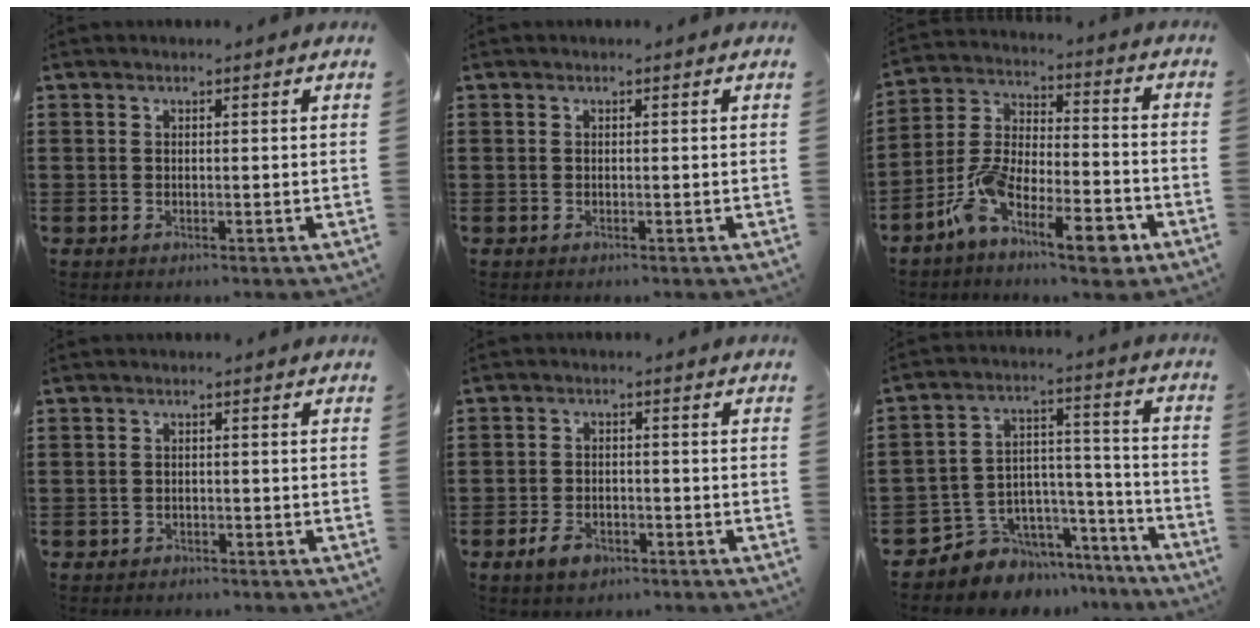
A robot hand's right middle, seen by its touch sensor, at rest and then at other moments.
{"total": 0.0}
{"total": 12.0, "force": [-8.0, 4.2, 7.9], "torque": [-0.157, 0.021, -0.153]}
{"total": 1.3, "force": [-1.1, 0.5, -0.1], "torque": [-0.002, 0.004, -0.027]}
{"total": 3.5, "force": [-2.3, 1.9, 1.7], "torque": [-0.039, 0.004, -0.048]}
{"total": 6.7, "force": [-5.3, 4.0, -0.4], "torque": [-0.007, 0.011, -0.100]}